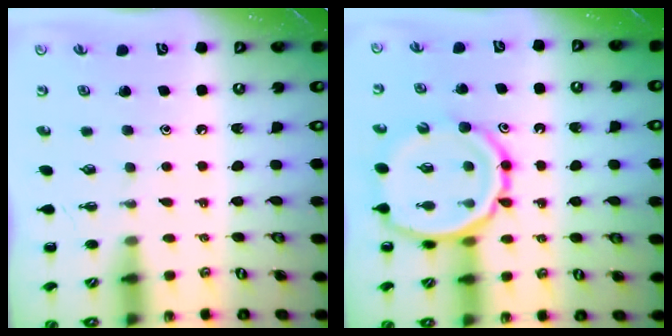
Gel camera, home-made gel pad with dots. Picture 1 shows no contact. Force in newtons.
{"total": 15.0, "press": 14.8, "slide": 2.5}